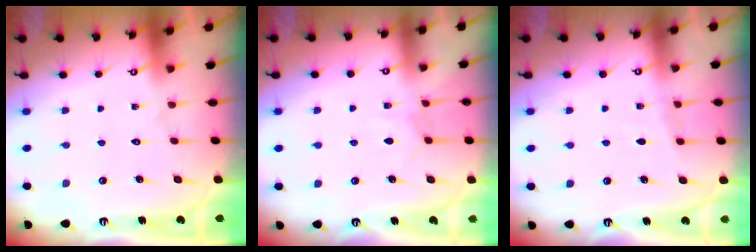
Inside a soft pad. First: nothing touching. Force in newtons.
{"total": 3.0, "press": 2.9, "slide": 0.4}
{"total": 3.0, "press": 3.0, "slide": 0.4}